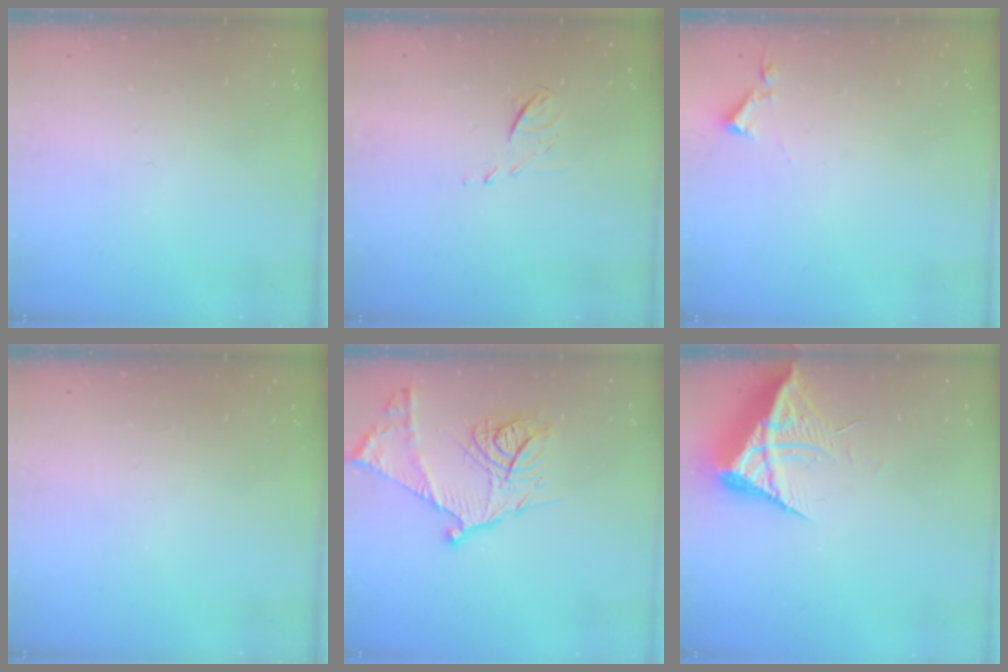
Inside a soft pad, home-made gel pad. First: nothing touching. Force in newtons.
{"total": 4.8, "press": 4.7, "slide": 0.9}
{"total": 2.9, "press": 2.9, "slide": 0.5}
{"total": 0.0}
{"total": 18.1, "press": 18.0, "slide": 1.6}
{"total": 13.1, "press": 13.1, "slide": 0.9}